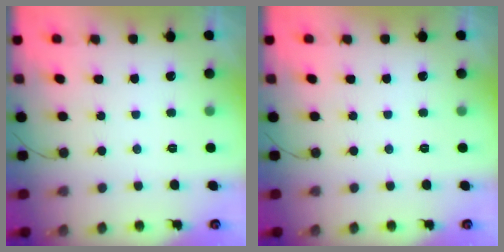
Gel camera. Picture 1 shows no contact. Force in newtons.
{"total": 0.0}